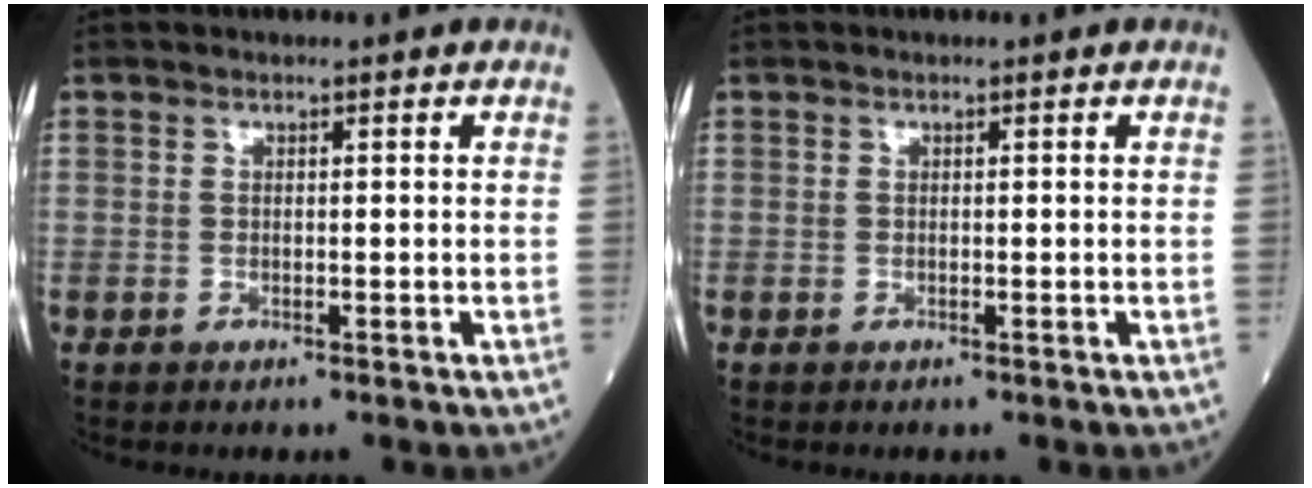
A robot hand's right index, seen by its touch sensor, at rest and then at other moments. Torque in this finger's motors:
{"motor_torque": [0.00, 0.00, 0.00, -0.01]}